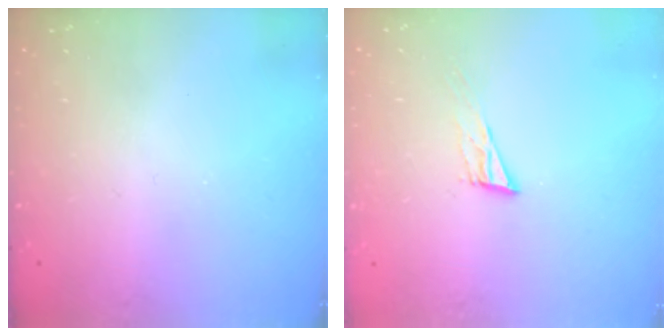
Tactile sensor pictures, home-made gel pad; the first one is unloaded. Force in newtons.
{"total": 6.4, "press": 6.4, "slide": 1.0}